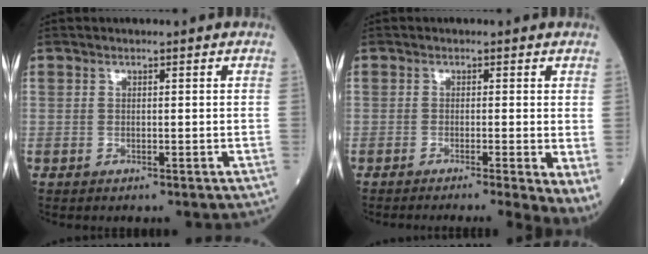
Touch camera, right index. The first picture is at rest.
{"total": 5.7, "force": [-3.2, -0.2, 4.8], "torque": [-0.046, -0.016, -0.051]}